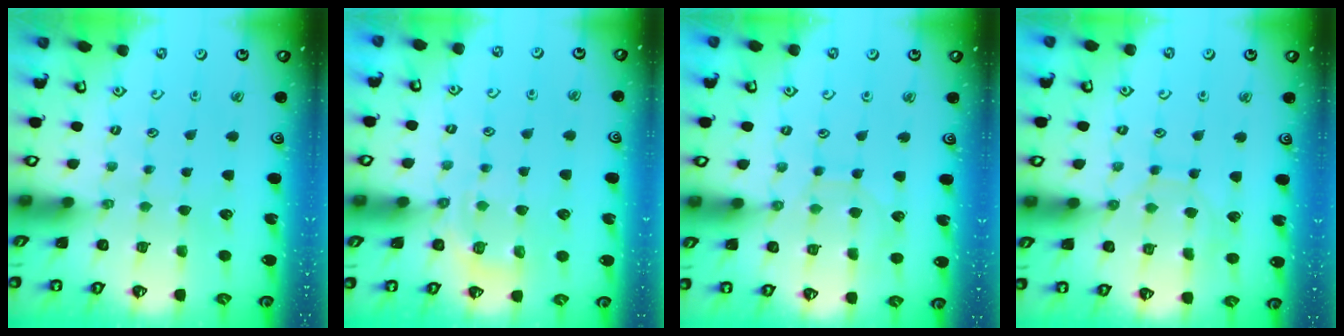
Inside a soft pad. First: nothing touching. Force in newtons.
{"total": 6.1, "press": 6.0, "slide": 1.3}
{"total": 5.6, "press": 5.6, "slide": 0.5}
{"total": 8.3, "press": 8.3, "slide": 0.6}